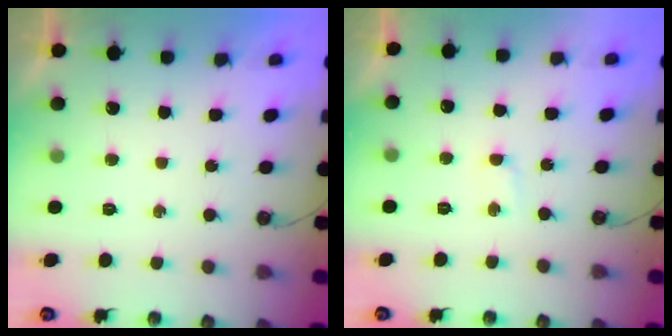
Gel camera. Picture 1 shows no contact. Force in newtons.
{"total": 1.0, "press": 0.8, "slide": 0.7}